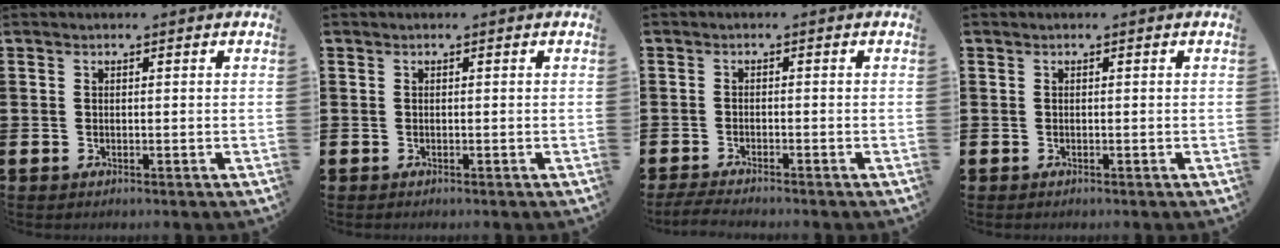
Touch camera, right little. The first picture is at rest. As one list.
[{"total": 0.0}, {"total": 1.7, "force": [-1.5, 0.0, 0.7], "torque": [-0.011, 0.003, -0.030]}, {"total": 0.0}]